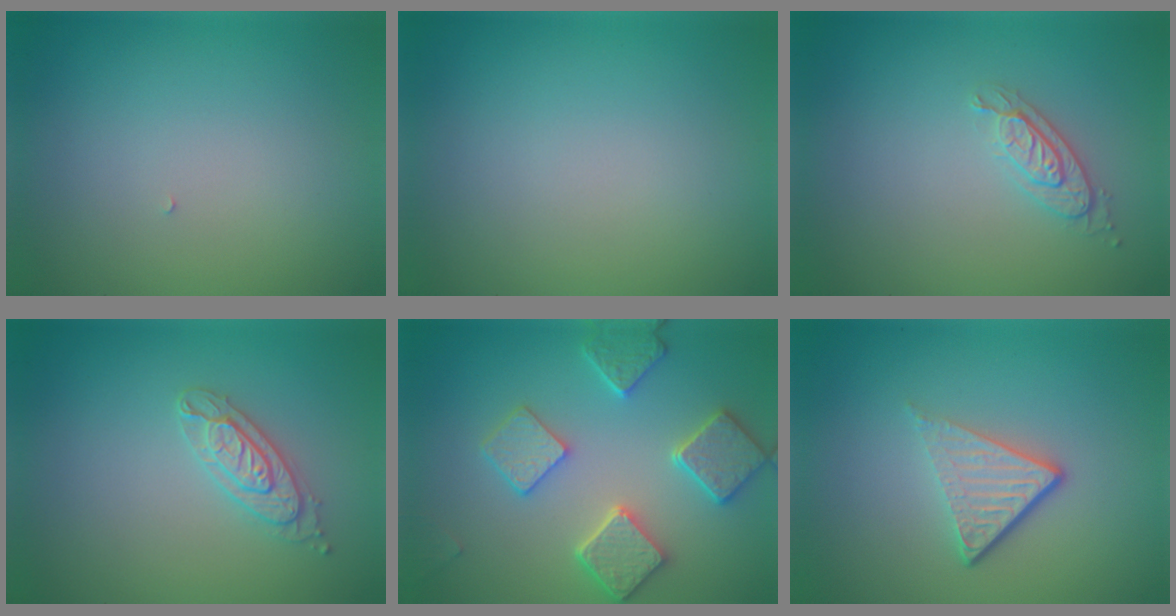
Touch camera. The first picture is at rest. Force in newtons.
{"total": 0.0}
{"total": 2.1, "press": 1.9, "slide": 0.8}
{"total": 2.5, "press": 2.4, "slide": 0.2}
{"total": 4.8, "press": 4.5, "slide": 1.6}
{"total": 3.9, "press": 2.5, "slide": 3.0}